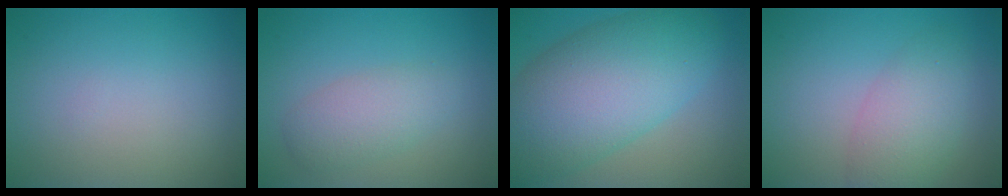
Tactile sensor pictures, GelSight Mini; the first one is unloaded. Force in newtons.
{"total": 3.0, "press": 3.0, "slide": 0.1}
{"total": 11.1, "press": 11.1, "slide": 0.3}
{"total": 4.2, "press": 4.2, "slide": 0.2}